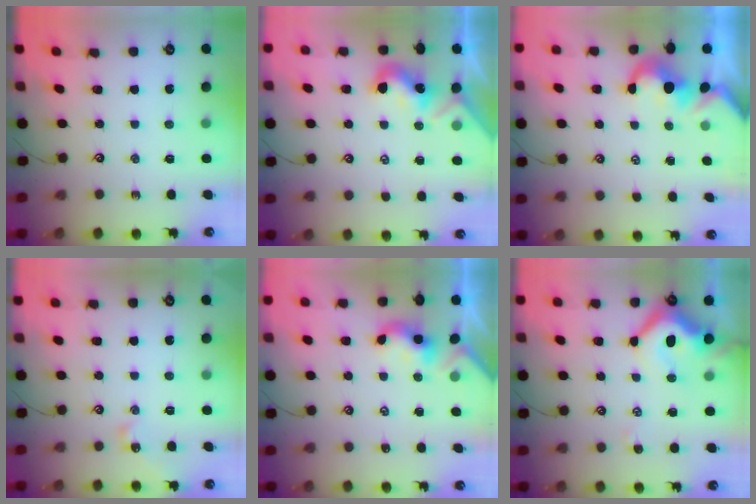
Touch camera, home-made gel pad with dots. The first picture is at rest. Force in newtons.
{"total": 2.0, "press": 2.0, "slide": 0.4}
{"total": 2.0, "press": 1.8, "slide": 0.9}
{"total": 5.5, "press": 5.5, "slide": 0.0}
{"total": 2.4, "press": 2.4, "slide": 0.2}
{"total": 9.2, "press": 9.0, "slide": 1.7}